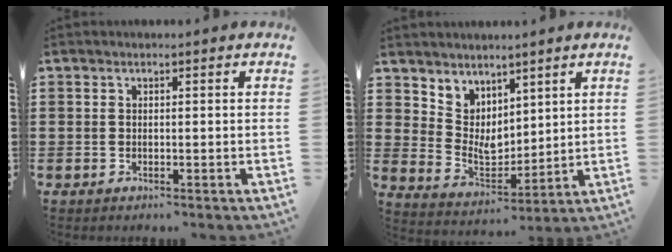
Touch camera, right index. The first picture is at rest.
{"total": 4.9, "force": [4.0, 2.8, -0.1], "torque": [-0.025, -0.025, 0.077]}